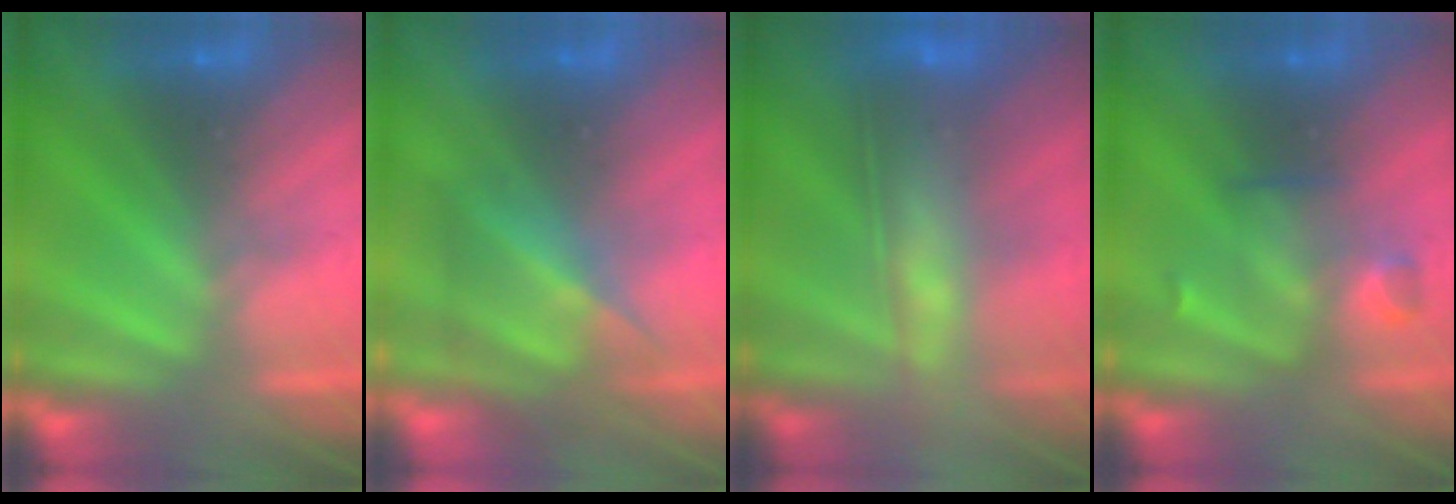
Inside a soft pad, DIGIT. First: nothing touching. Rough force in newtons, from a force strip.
{"total": 4.1}
{"total": 7.2}
{"total": 2.9}